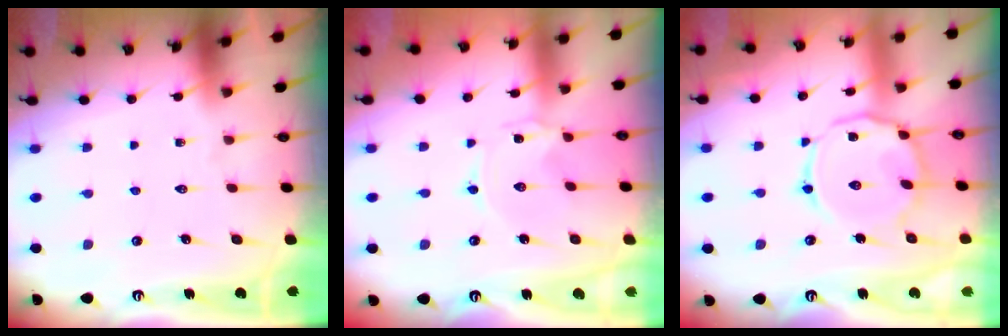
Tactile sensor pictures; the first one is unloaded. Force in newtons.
{"total": 0.0}
{"total": 12.0, "press": 11.9, "slide": 1.0}